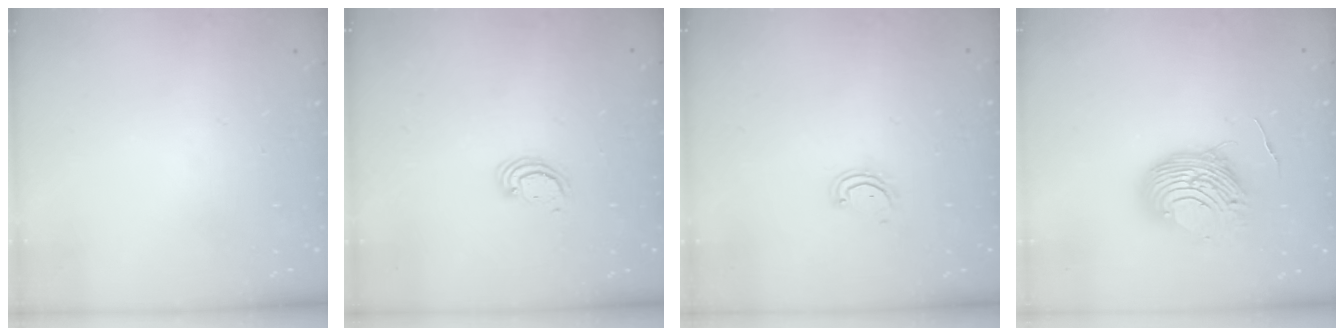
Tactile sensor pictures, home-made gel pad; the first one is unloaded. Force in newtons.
{"total": 2.6, "press": 2.5, "slide": 0.3}
{"total": 2.9, "press": 2.9, "slide": 0.3}
{"total": 10.4, "press": 10.3, "slide": 1.0}